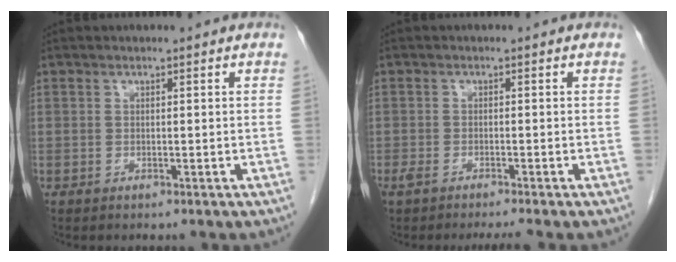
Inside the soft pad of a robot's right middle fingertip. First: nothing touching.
{"total": 3.8, "force": [-3.1, 0.2, 2.2], "torque": [-0.039, -0.003, -0.052]}